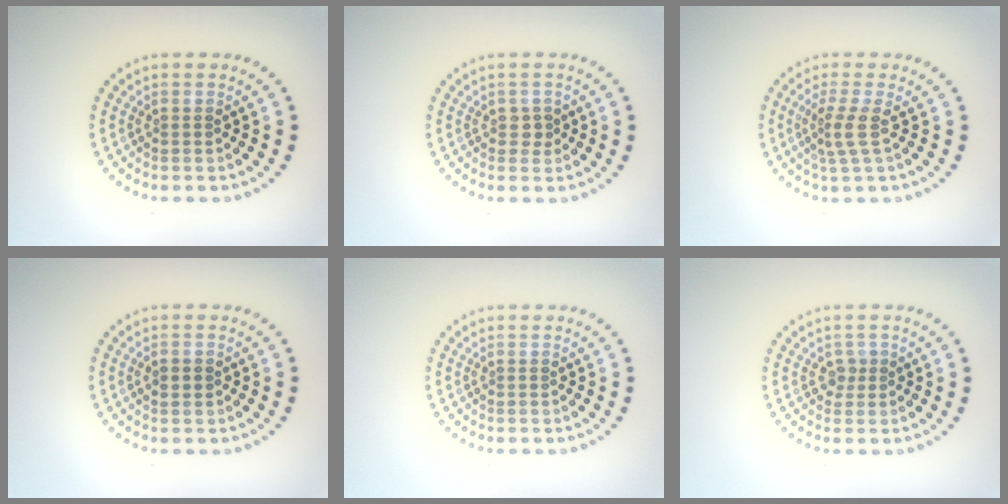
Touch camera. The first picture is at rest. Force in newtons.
{"total": 0.9, "press": 0.9, "slide": 0.2}
{"total": 2.3, "press": 1.6, "slide": 1.7}
{"total": 1.5, "press": 1.5, "slide": 0.0}
{"total": 0.0}
{"total": 1.1, "press": 0.9, "slide": 0.7}